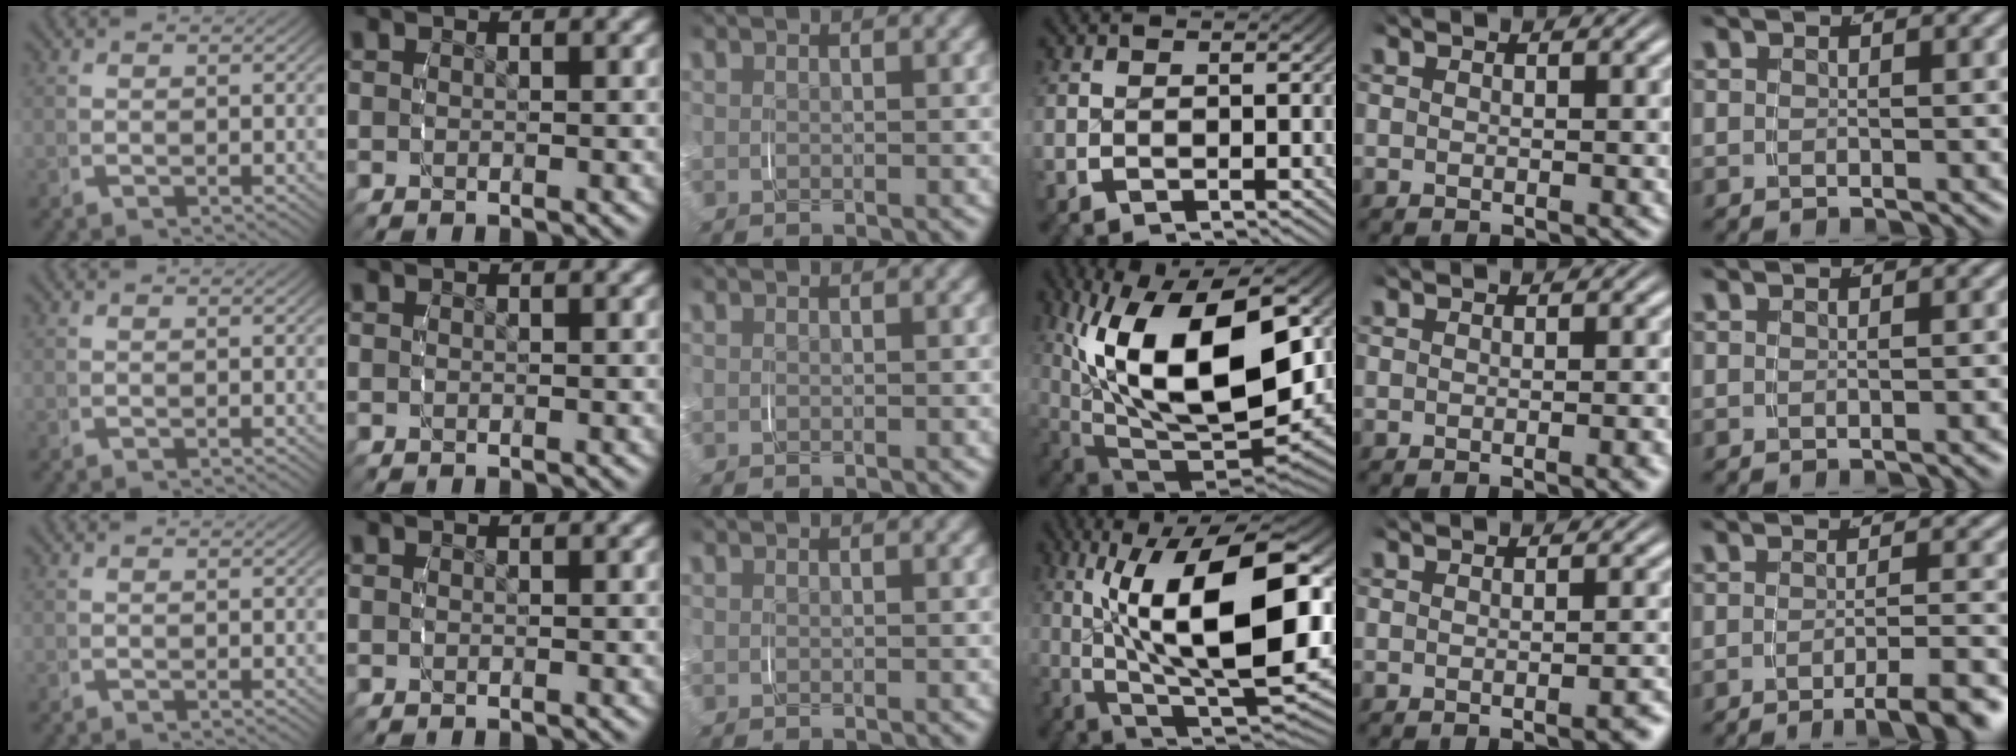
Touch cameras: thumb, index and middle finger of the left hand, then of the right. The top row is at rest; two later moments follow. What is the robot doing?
{"motion": "grasp_and_lifting", "object": "plastic wrap"}